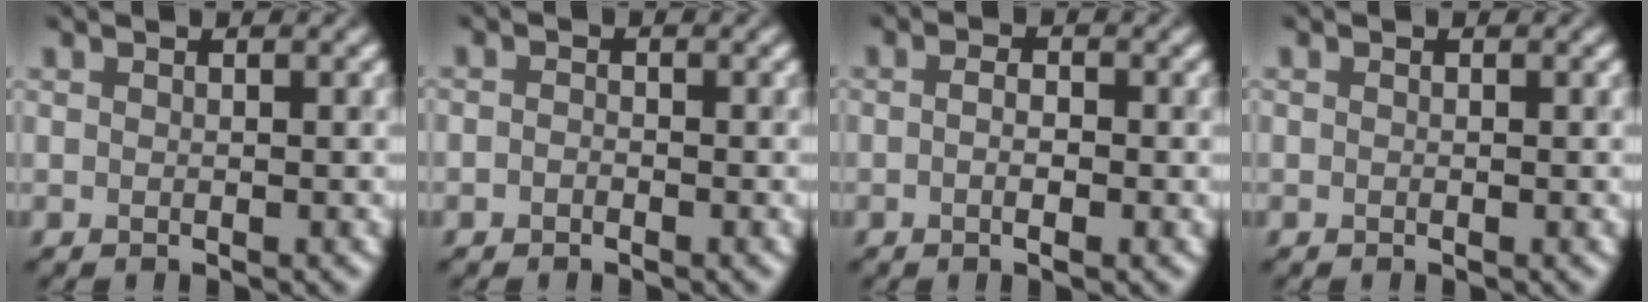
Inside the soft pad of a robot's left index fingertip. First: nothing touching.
{"total": 0.7, "force": [-0.4, 0.5, 0.3], "torque": [-0.006, -0.002, -0.012]}
{"total": 2.1, "force": [-0.3, 0.9, 1.9], "torque": [-0.015, -0.008, -0.017]}
{"total": 0.0}